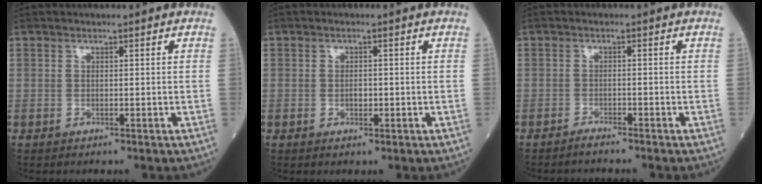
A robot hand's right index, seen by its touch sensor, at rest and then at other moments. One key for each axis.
{"total": 1.7, "fx": -0.3, "fy": 0.9, "fz": 1.4, "tx": -0.021, "ty": 0.002, "tz": -0.005}
{"total": 2.0, "fx": -1.9, "fy": -0.1, "fz": 0.5, "tx": -0.011, "ty": -0.003, "tz": -0.028}